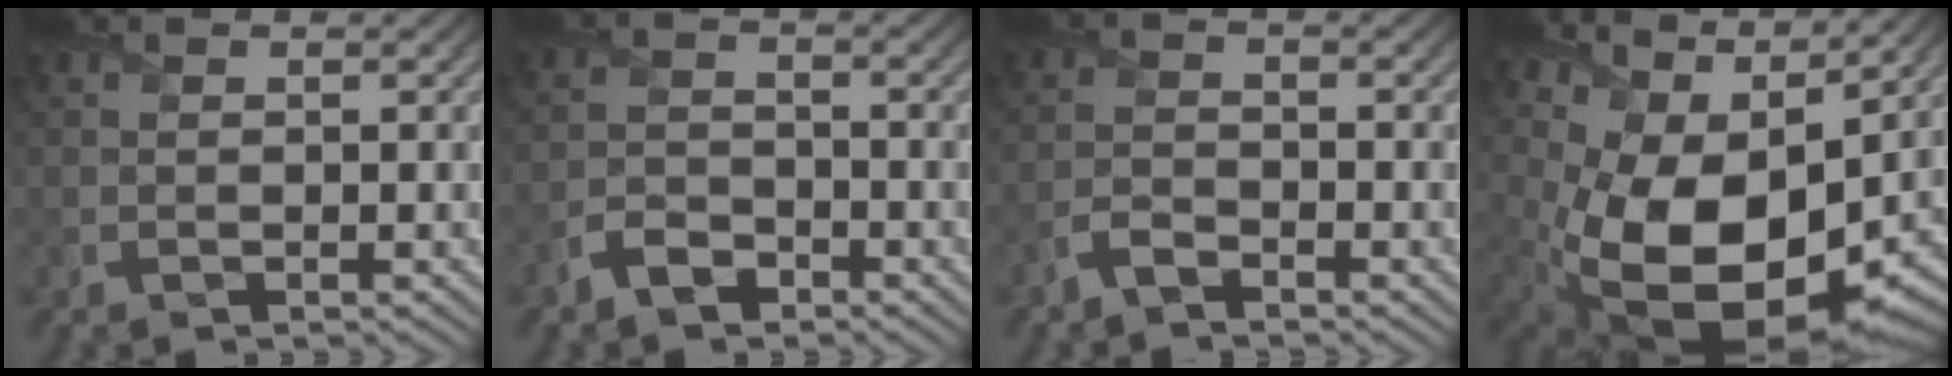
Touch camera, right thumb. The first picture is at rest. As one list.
[{"total": 3.3, "force": [-2.5, 1.7, 1.4], "torque": [-0.029, 0.000, -0.058]}, {"total": 2.4, "force": [-2.0, 0.7, 1.1], "torque": [-0.026, 0.001, -0.047]}, {"total": 15.8, "force": [2.7, 9.5, 12.4], "torque": [-0.228, -0.028, 0.083]}]